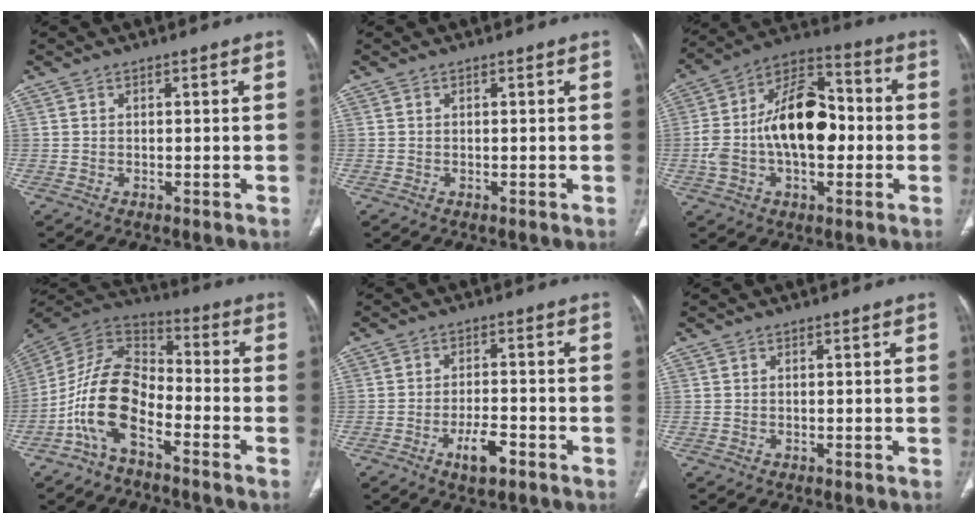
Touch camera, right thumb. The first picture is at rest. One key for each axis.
{"total": 0.0}
{"total": 19.5, "fx": -1.1, "fy": 11.2, "fz": 15.9, "tx": -0.266, "ty": 0.045, "tz": -0.022}
{"total": 13.3, "fx": -6.1, "fy": 6.9, "fz": 9.6, "tx": -0.176, "ty": 0.070, "tz": -0.129}
{"total": 5.5, "fx": -2.9, "fy": 2.0, "fz": 4.1, "tx": -0.064, "ty": 0.016, "tz": -0.045}
{"total": 0.0}